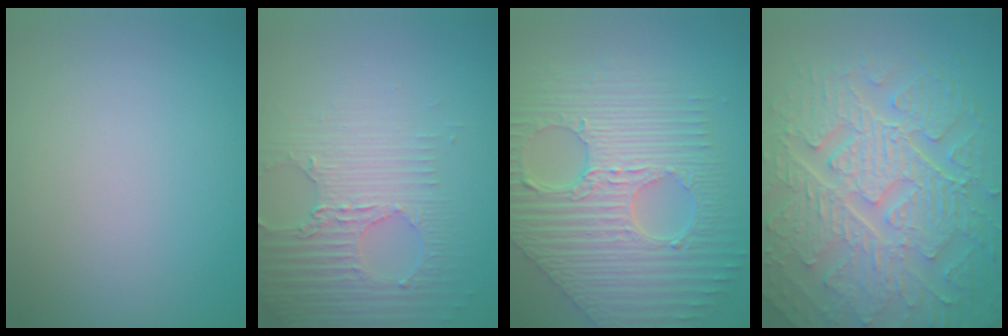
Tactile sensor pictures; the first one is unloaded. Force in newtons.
{"total": 3.8, "press": 3.7, "slide": 0.8}
{"total": 10.1, "press": 7.0, "slide": 7.3}
{"total": 10.6, "press": 7.0, "slide": 7.9}